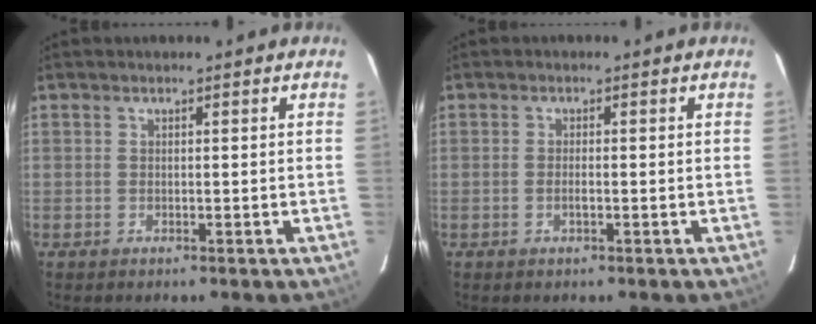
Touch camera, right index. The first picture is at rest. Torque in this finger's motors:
{"motor_torque": [-0.13, -0.06, 0.03, 0.00]}